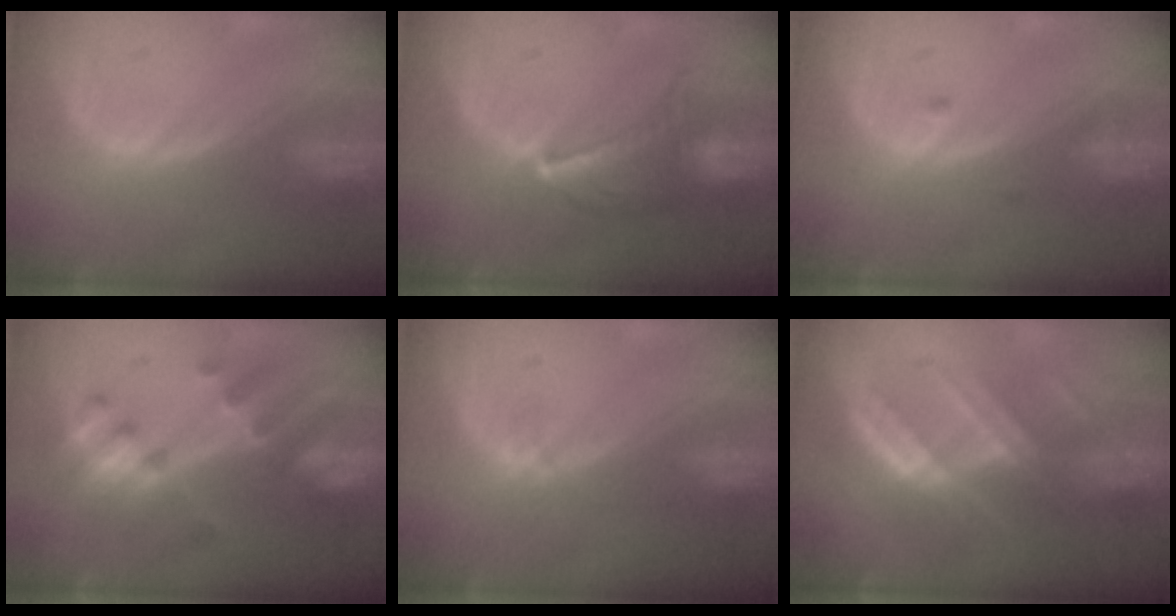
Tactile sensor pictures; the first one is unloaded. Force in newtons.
{"total": 7.1, "press": 6.4, "slide": 3.1}
{"total": 0.8, "press": 0.8, "slide": 0.2}
{"total": 7.4, "press": 7.2, "slide": 1.9}
{"total": 0.9, "press": 0.9, "slide": 0.1}
{"total": 6.5, "press": 6.4, "slide": 1.1}